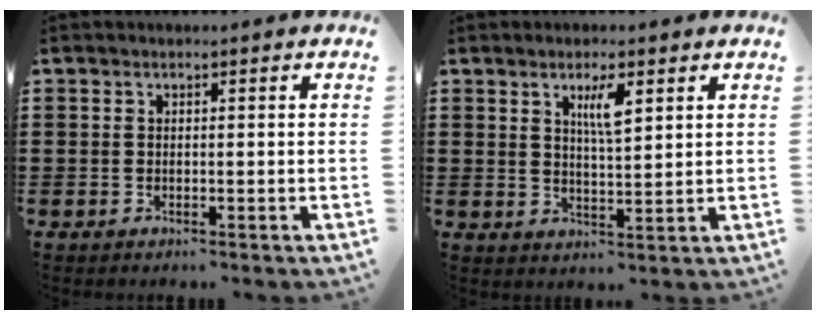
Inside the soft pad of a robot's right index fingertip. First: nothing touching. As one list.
[{"total": 4.3, "force": [2.1, 1.0, 3.7], "torque": [-0.070, 0.003, 0.032]}]